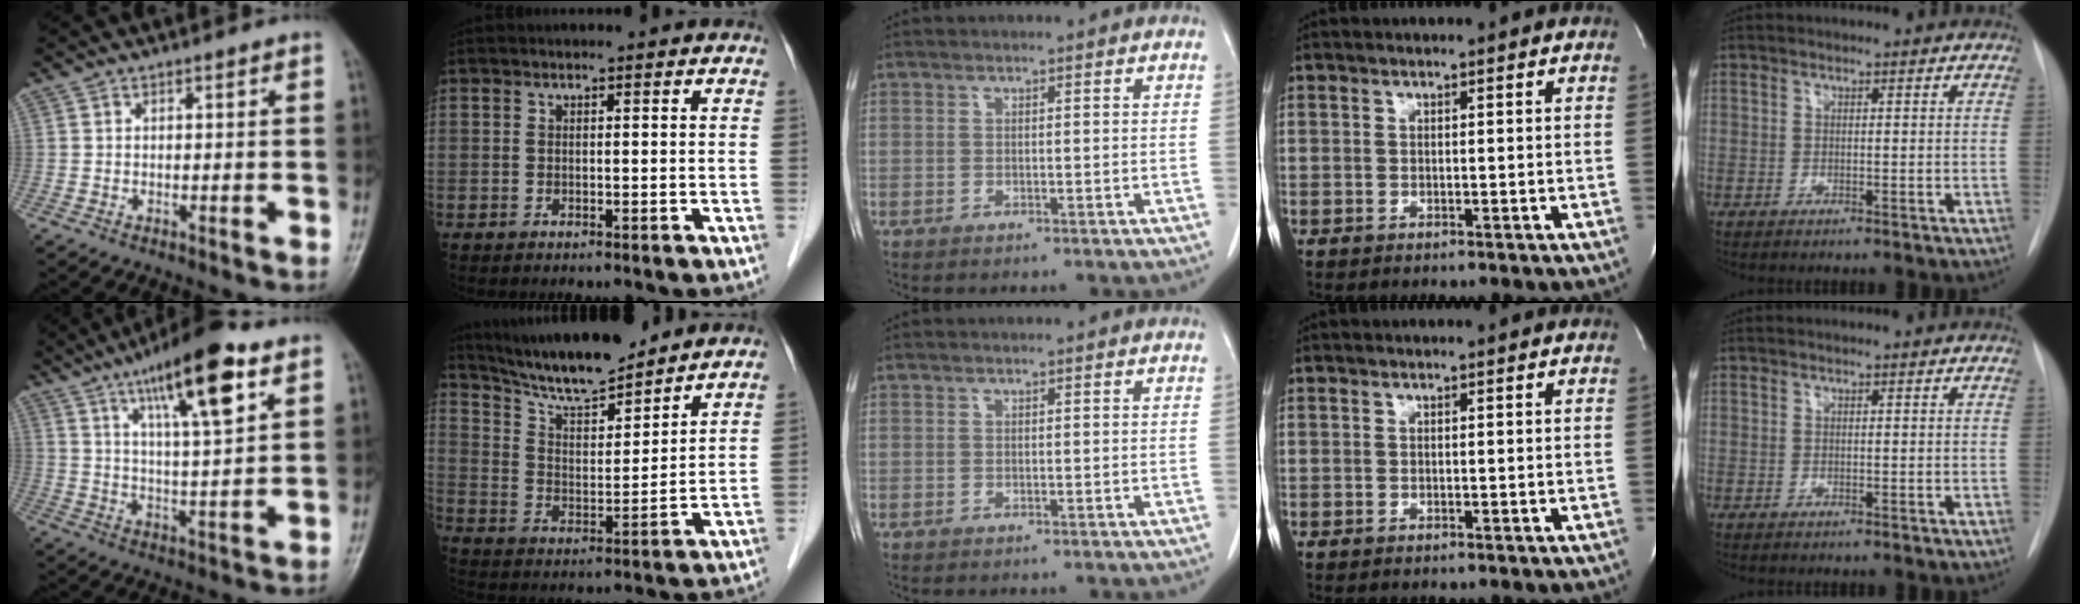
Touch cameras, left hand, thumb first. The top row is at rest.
{"thumb": {"total": 16.5, "force": [8.5, 3.9, 13.6], "torque": [-0.205, -0.026, 0.139]}, "index": {"total": 13.1, "force": [12.0, 1.4, 5.2], "torque": [-0.094, 0.004, 0.212]}}